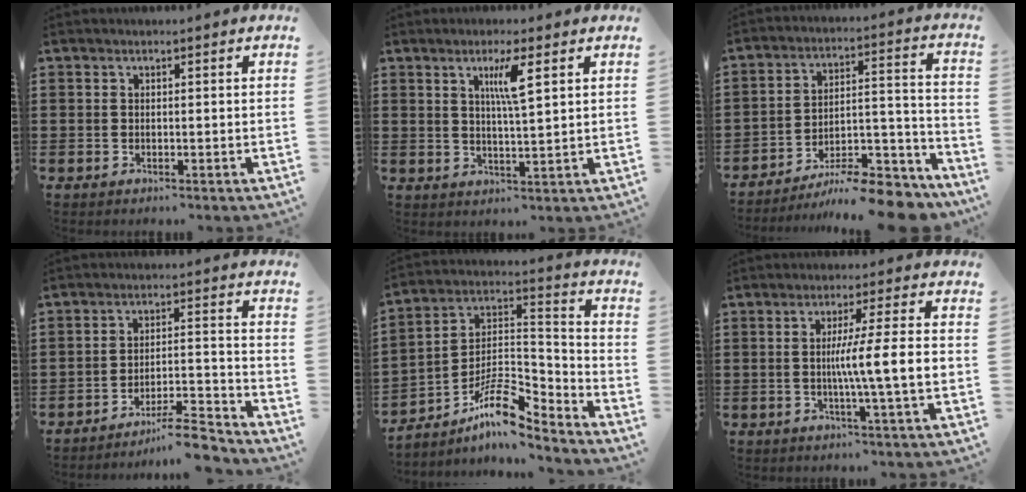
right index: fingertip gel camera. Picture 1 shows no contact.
{"total": 4.6, "force": [2.1, 0.2, 4.1], "torque": [-0.087, 0.002, 0.031]}
{"total": 10.8, "force": [-9.7, 1.5, 4.6], "torque": [-0.050, 0.035, -0.184]}
{"total": 7.3, "force": [-6.6, 0.4, 3.0], "torque": [-0.041, 0.009, -0.125]}
{"total": 10.7, "force": [-7.2, 3.8, 6.9], "torque": [-0.141, 0.006, -0.141]}
{"total": 7.7, "force": [-0.6, -0.5, 7.7], "torque": [-0.135, -0.010, -0.015]}